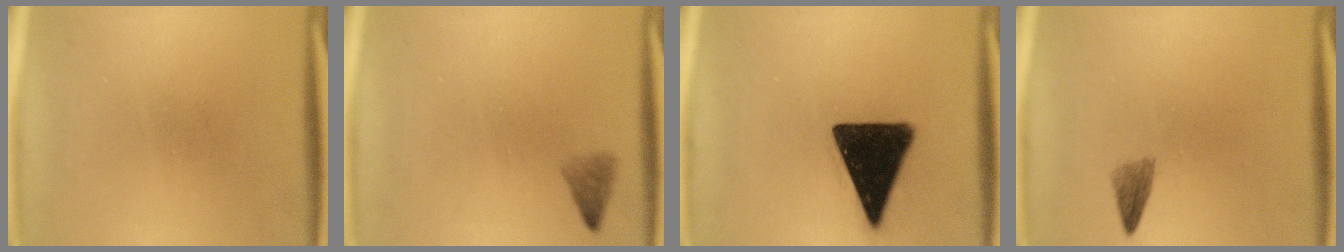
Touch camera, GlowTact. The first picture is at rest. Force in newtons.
{"total": 1.6}
{"total": 17.9}
{"total": 1.7}